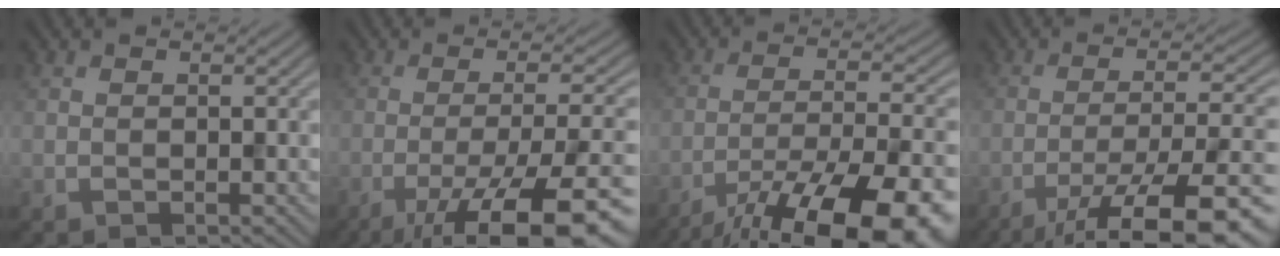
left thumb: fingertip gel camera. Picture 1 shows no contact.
{"total": 15.5, "force": [-8.5, 4.0, 12.4], "torque": [-0.180, -0.007, -0.124]}
{"total": 18.9, "force": [-13.5, 5.5, 12.1], "torque": [-0.154, -0.025, -0.198]}
{"total": 15.2, "force": [-9.5, 3.5, 11.3], "torque": [-0.171, -0.017, -0.137]}